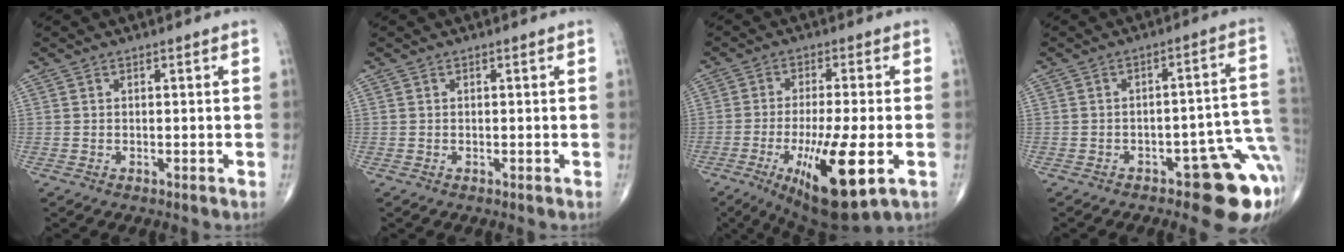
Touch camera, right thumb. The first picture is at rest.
{"total": 0.0}
{"total": 16.2, "force": [-5.3, 3.9, 14.8], "torque": [-0.257, -0.014, -0.075]}
{"total": 13.2, "force": [-6.0, 4.9, 10.7], "torque": [-0.062, 0.048, -0.068]}